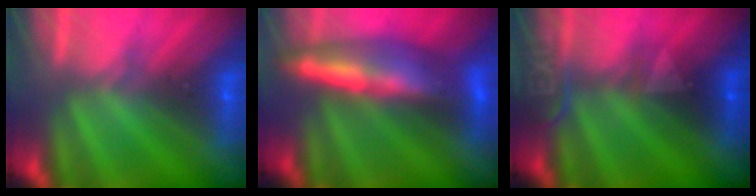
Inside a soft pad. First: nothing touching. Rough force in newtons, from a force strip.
{"total": 7.9}
{"total": 2.4}